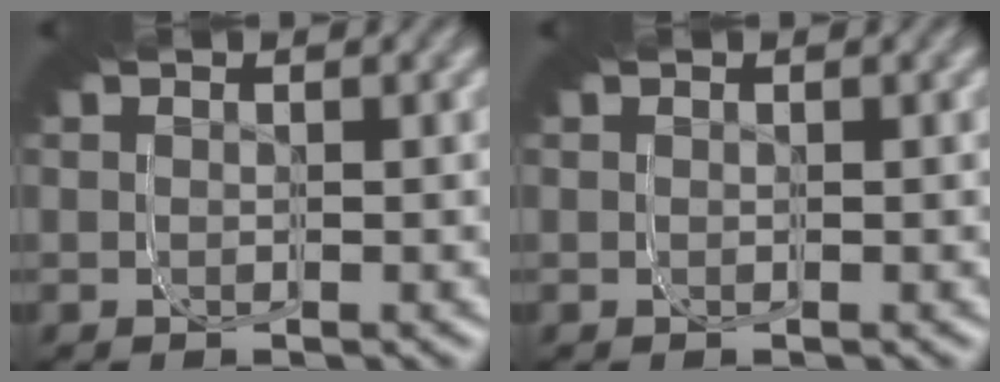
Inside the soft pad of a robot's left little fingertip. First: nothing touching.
{"total": 0.0}